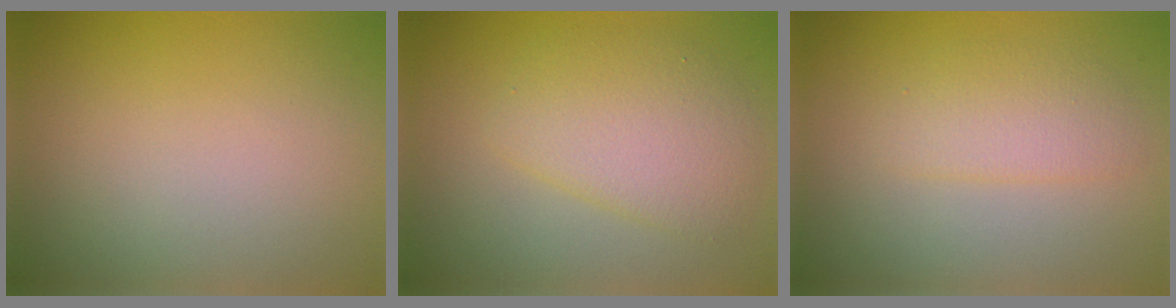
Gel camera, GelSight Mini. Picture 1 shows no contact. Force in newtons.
{"total": 4.4, "press": 4.4, "slide": 0.1}
{"total": 2.4, "press": 2.4, "slide": 0.0}